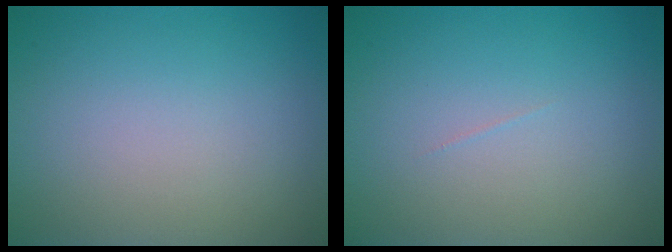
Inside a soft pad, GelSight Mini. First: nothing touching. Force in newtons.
{"total": 0.0}